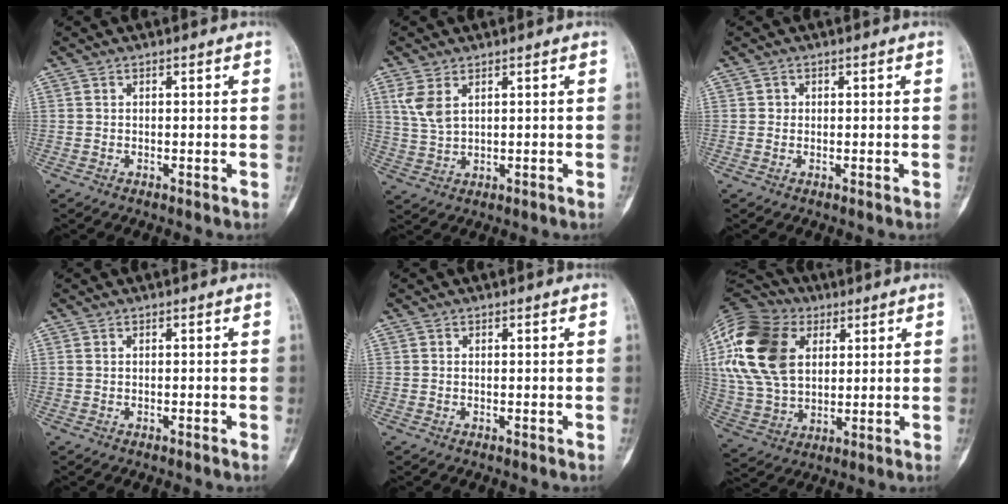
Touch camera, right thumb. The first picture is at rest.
{"total": 4.7, "force": [2.1, 2.4, 3.5], "torque": [-0.077, -0.003, 0.051]}
{"total": 0.7, "force": [0.1, 0.7, 0.1], "torque": [0.007, 0.004, 0.000]}
{"total": 0.0}
{"total": 0.0}
{"total": 22.4, "force": [6.5, 15.4, 14.9], "torque": [-0.296, 0.006, 0.119]}